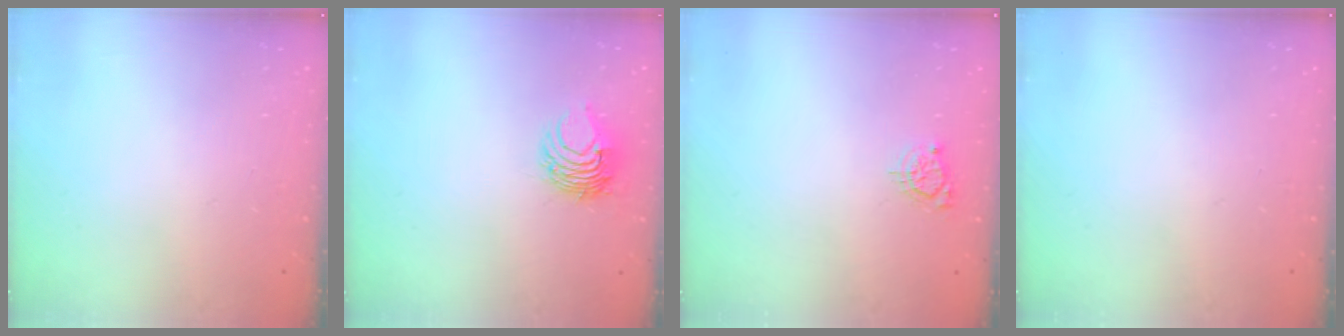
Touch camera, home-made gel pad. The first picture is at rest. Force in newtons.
{"total": 7.8, "press": 7.7, "slide": 1.1}
{"total": 3.9, "press": 3.9, "slide": 0.5}
{"total": 0.0}